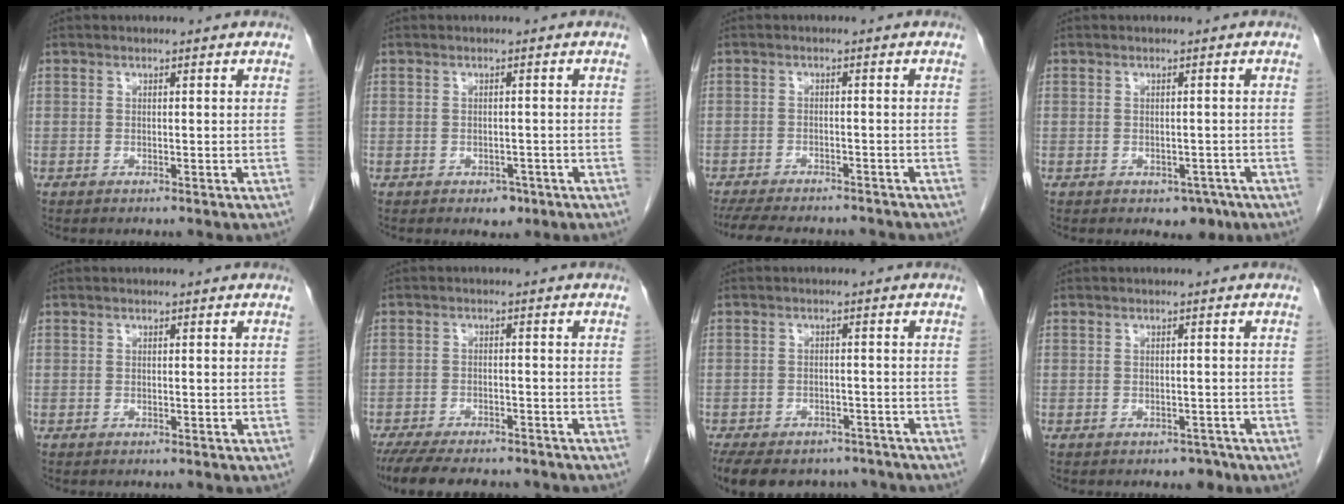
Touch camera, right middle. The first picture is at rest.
{"total": 2.0, "force": [-1.1, 1.3, 0.9], "torque": [-0.008, 0.003, -0.008]}
{"total": 13.4, "force": [-11.8, 3.5, 5.3], "torque": [-0.108, -0.011, -0.158]}
{"total": 2.6, "force": [-1.3, 1.8, 1.3], "torque": [-0.006, 0.003, -0.009]}
{"total": 0.0}
{"total": 14.2, "force": [-12.0, 4.1, 6.4], "torque": [-0.130, -0.013, -0.168]}
{"total": 16.0, "force": [-12.6, 7.7, 6.1], "torque": [-0.151, -0.004, -0.161]}
{"total": 1.7, "force": [-1.3, 1.1, 0.4], "torque": [0.000, 0.005, -0.014]}